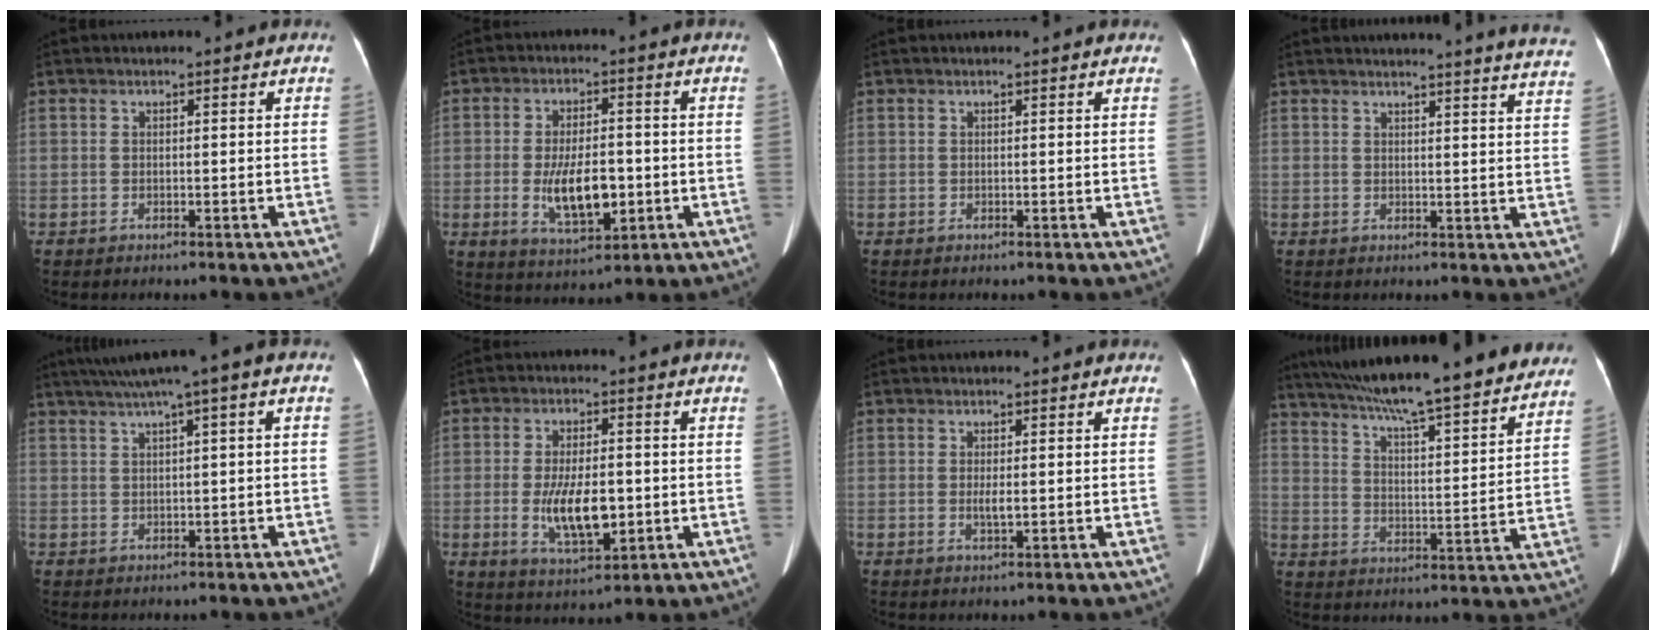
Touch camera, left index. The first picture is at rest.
{"total": 9.1, "force": [-1.8, 3.6, 8.1], "torque": [-0.155, -0.005, -0.023]}
{"total": 0.8, "force": [0.8, 0.2, 0.2], "torque": [-0.009, 0.002, -0.001]}
{"total": 19.2, "force": [18.4, -0.2, 5.5], "torque": [-0.069, -0.075, 0.194]}
{"total": 6.3, "force": [3.2, 0.0, 5.5], "torque": [-0.090, 0.035, 0.054]}
{"total": 8.9, "force": [-1.5, 3.4, 8.1], "torque": [-0.157, -0.009, -0.020]}
{"total": 1.6, "force": [-0.1, 0.3, 1.5], "torque": [-0.033, -0.002, -0.002]}
{"total": 27.5, "force": [24.1, 2.7, 13.0], "torque": [-0.208, -0.012, 0.325]}